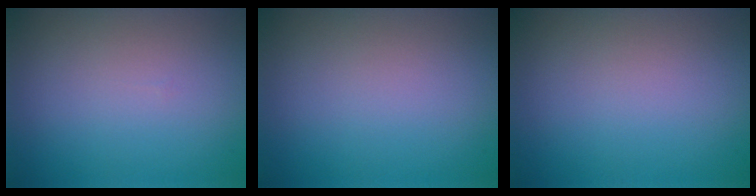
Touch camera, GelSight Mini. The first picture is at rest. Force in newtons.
{"total": 0.0}
{"total": 0.0}